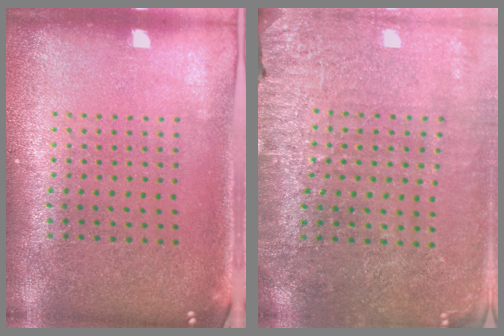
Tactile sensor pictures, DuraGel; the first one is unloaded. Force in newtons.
{"total": 2.8, "press": 2.8, "slide": 0.3}